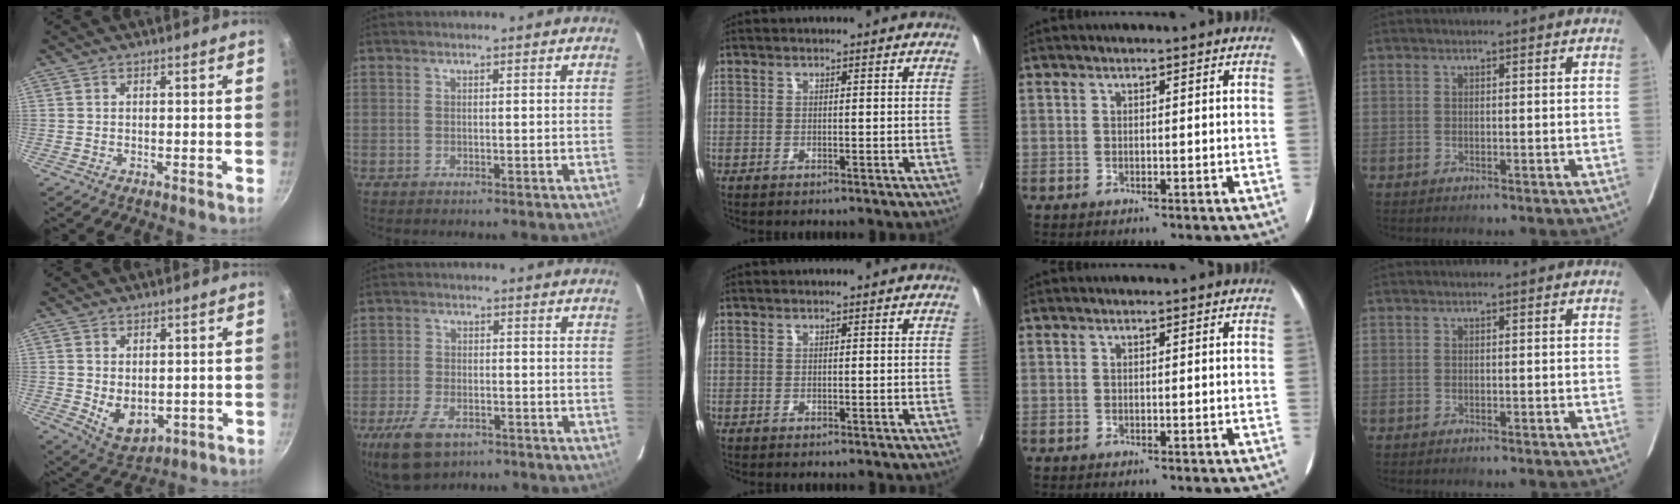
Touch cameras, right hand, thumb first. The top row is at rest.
{"thumb": {"total": 7.1, "force": [0.1, 4.9, 5.1], "torque": [-0.071, -0.018, 0.021]}, "index": {"total": 9.7, "force": [-5.9, 4.9, 5.8], "torque": [-0.145, -0.018, -0.106]}}